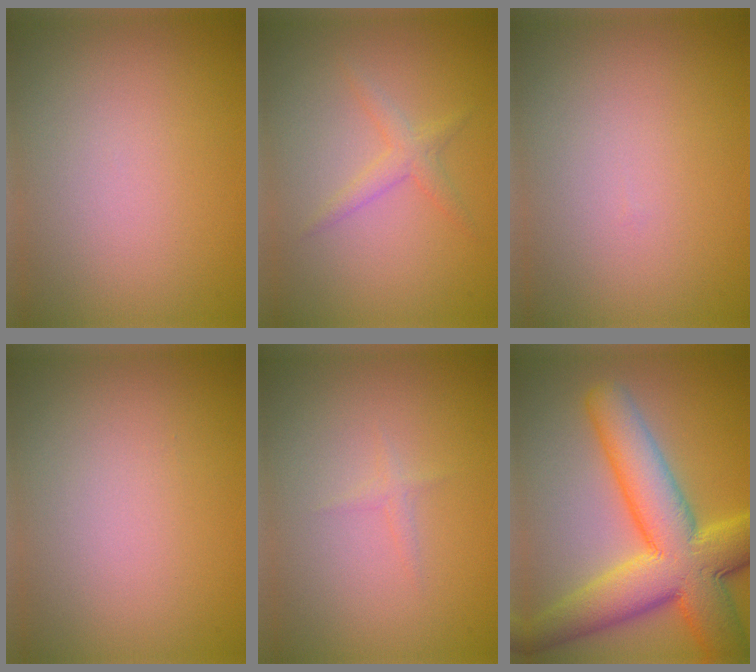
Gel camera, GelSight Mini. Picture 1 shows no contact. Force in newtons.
{"total": 1.0, "press": 1.0, "slide": 0.1}
{"total": 0.0}
{"total": 0.0}
{"total": 0.7, "press": 0.7, "slide": 0.1}
{"total": 11.3, "press": 11.3, "slide": 0.5}